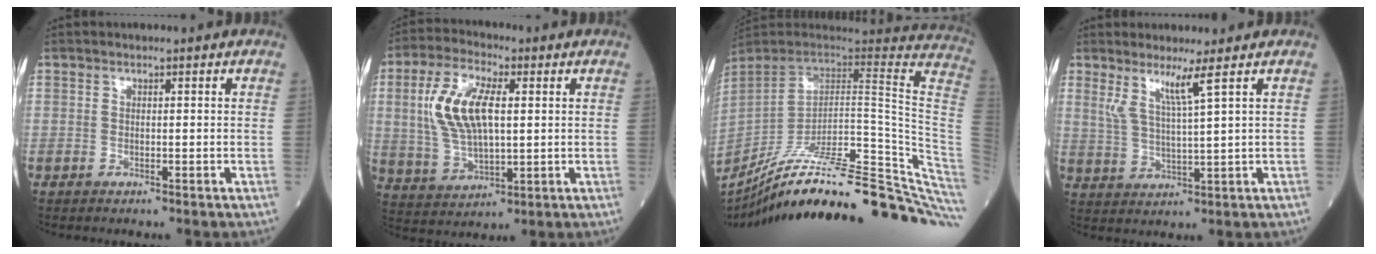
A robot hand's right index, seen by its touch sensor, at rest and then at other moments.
{"total": 11.9, "force": [2.2, 4.8, 10.6], "torque": [-0.235, 0.009, 0.045]}
{"total": 37.7, "force": [-30.5, 3.1, 21.9], "torque": [-0.207, -0.044, -0.418]}
{"total": 4.9, "force": [2.9, -1.0, 3.8], "torque": [-0.078, -0.012, 0.059]}